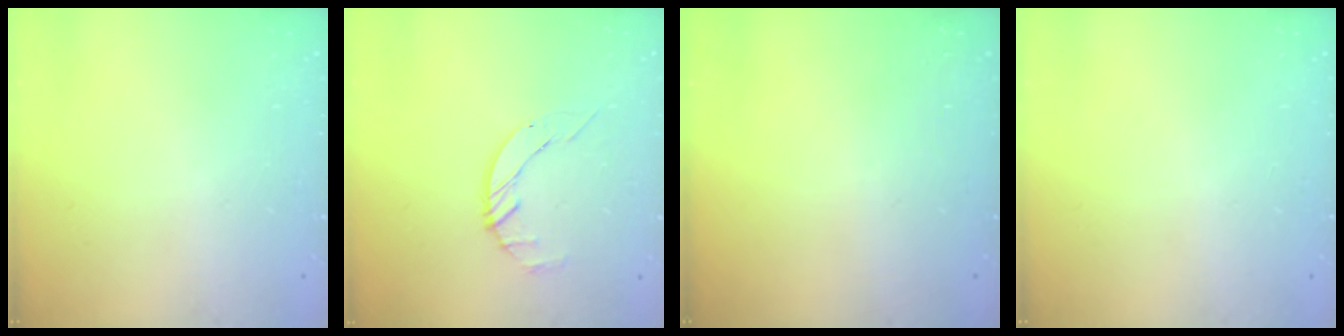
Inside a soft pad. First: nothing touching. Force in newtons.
{"total": 3.3, "press": 3.3, "slide": 0.4}
{"total": 0.0}
{"total": 0.0}